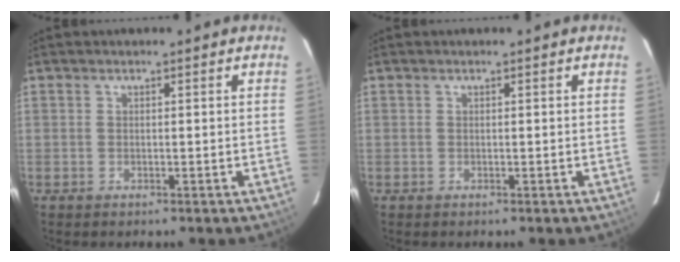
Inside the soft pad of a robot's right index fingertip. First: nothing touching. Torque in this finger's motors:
{"motor_torque": [0.00, 0.00, 0.00, -0.01]}